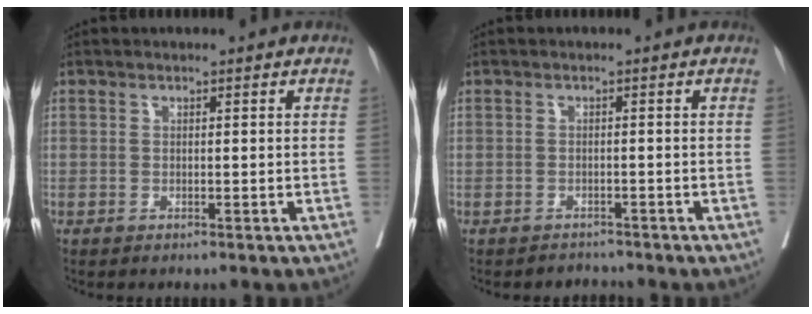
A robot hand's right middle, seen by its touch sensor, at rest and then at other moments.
{"total": 1.5, "force": [-1.3, 0.2, -0.7], "torque": [0.012, -0.004, -0.023]}